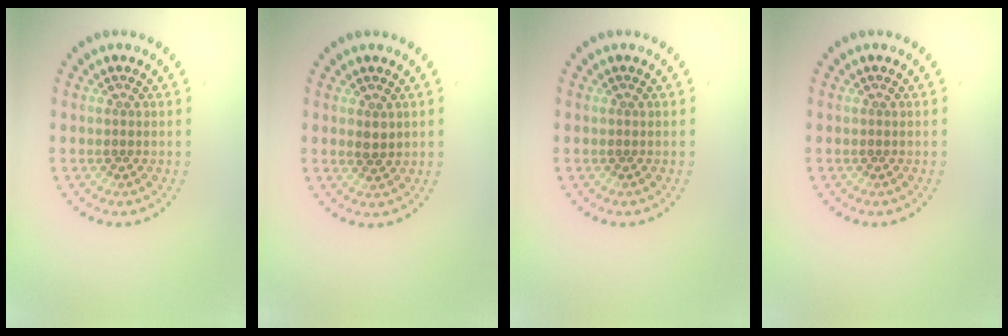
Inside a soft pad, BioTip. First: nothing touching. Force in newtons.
{"total": 1.3, "press": 1.3, "slide": 0.4}
{"total": 0.0}
{"total": 0.0}